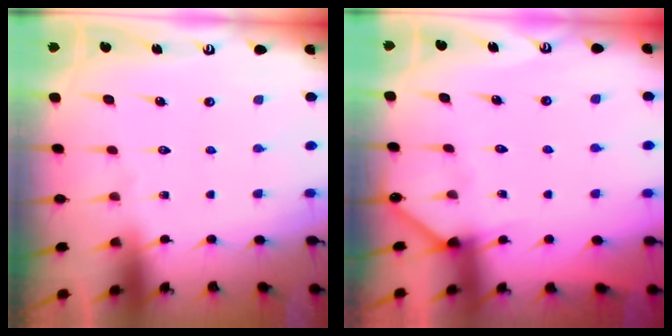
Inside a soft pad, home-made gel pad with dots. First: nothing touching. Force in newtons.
{"total": 3.7, "press": 3.7, "slide": 0.5}